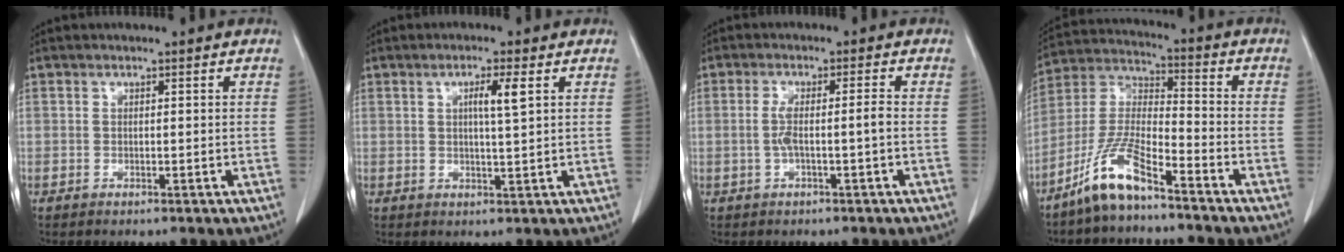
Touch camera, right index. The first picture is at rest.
{"total": 3.4, "force": [1.1, -0.1, 3.2], "torque": [-0.059, -0.001, 0.019]}
{"total": 3.7, "force": [-0.8, 0.0, 3.6], "torque": [-0.074, 0.009, -0.011]}
{"total": 10.2, "force": [-7.4, 1.7, 6.8], "torque": [-0.154, -0.003, -0.149]}